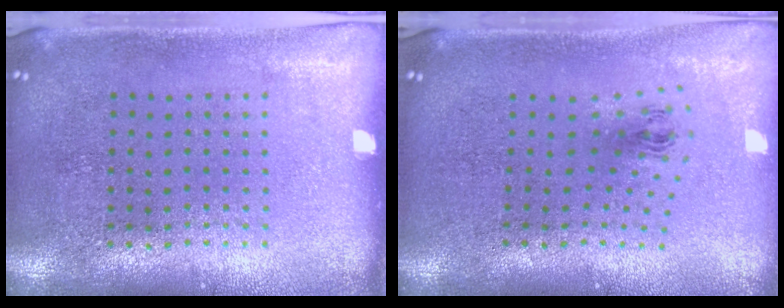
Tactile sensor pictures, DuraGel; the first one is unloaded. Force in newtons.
{"total": 1.1, "press": 0.5, "slide": 1.0}